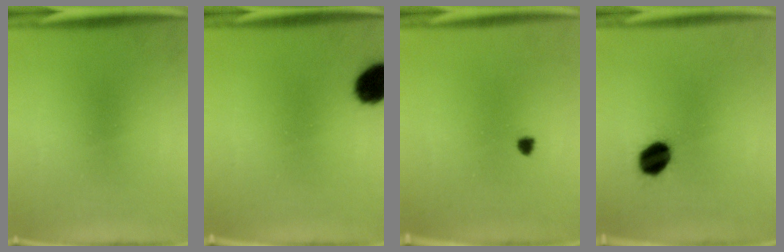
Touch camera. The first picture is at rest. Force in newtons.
{"total": 8.9}
{"total": 1.2}
{"total": 7.6}